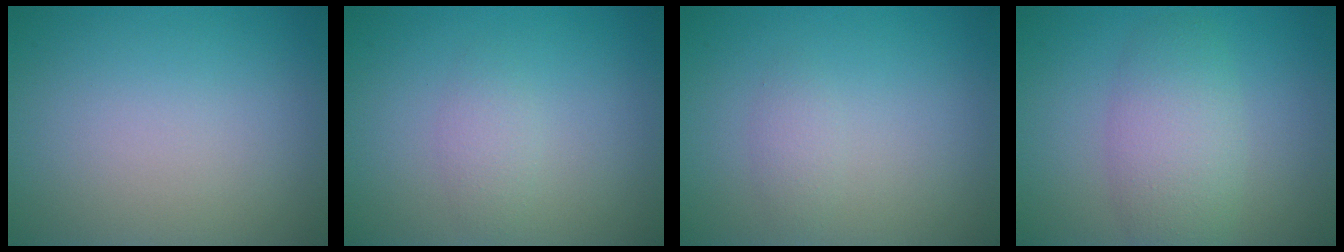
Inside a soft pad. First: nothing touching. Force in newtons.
{"total": 1.4, "press": 1.4, "slide": 0.0}
{"total": 1.1, "press": 1.1, "slide": 0.0}
{"total": 4.5, "press": 4.5, "slide": 0.1}